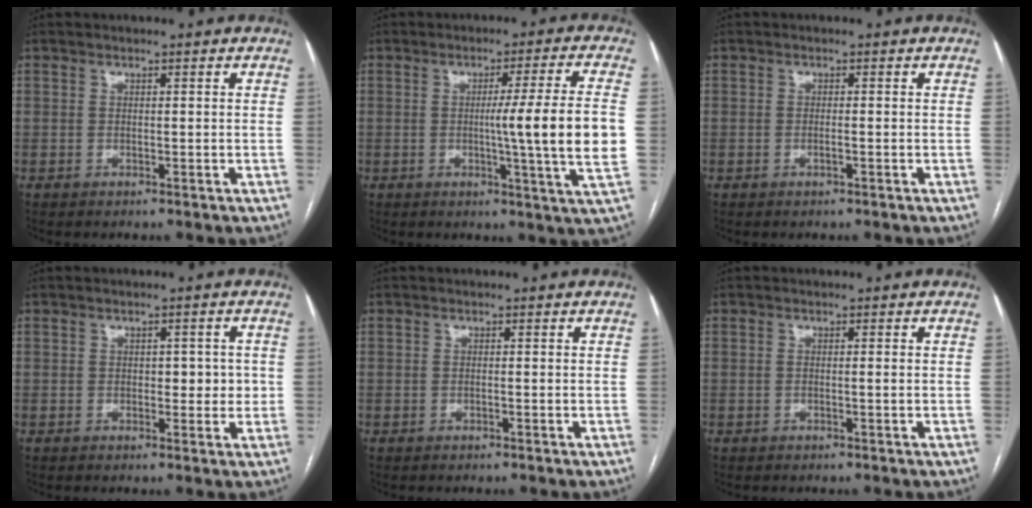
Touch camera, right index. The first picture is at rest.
{"total": 11.8, "force": [-0.5, -2.0, 11.6], "torque": [-0.168, -0.014, -0.008]}
{"total": 0.8, "force": [-0.3, 0.0, 0.7], "torque": [-0.016, -0.001, -0.004]}
{"total": 3.3, "force": [0.0, 2.0, 2.7], "torque": [-0.027, 0.007, 0.002]}
{"total": 0.0}
{"total": 0.6, "force": [-0.1, -0.2, 0.6], "torque": [-0.011, -0.001, -0.002]}